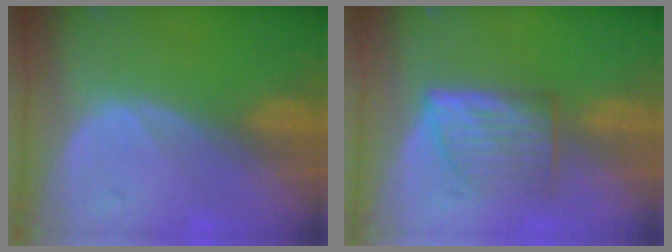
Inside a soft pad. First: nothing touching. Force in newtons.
{"total": 5.6, "press": 5.6, "slide": 0.8}